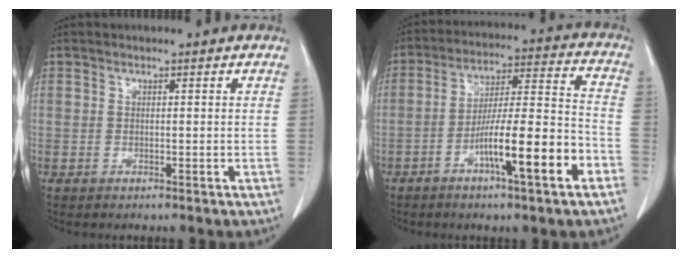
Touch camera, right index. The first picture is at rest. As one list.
[{"total": 14.1, "force": [-6.4, 0.9, 12.6], "torque": [-0.208, 0.006, -0.103]}]